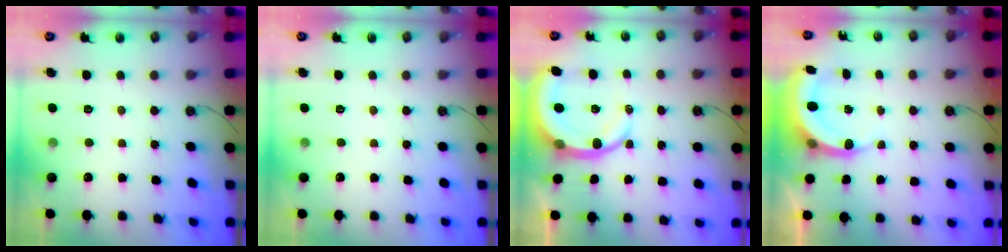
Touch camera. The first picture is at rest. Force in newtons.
{"total": 0.0}
{"total": 10.1, "press": 10.0, "slide": 1.3}
{"total": 5.9, "press": 5.8, "slide": 0.7}